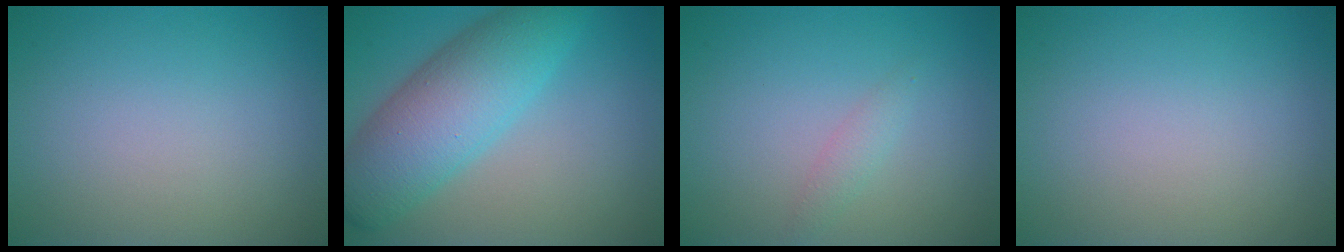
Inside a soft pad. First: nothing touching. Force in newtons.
{"total": 7.9, "press": 7.9, "slide": 0.2}
{"total": 1.2, "press": 1.2, "slide": 0.0}
{"total": 0.0}